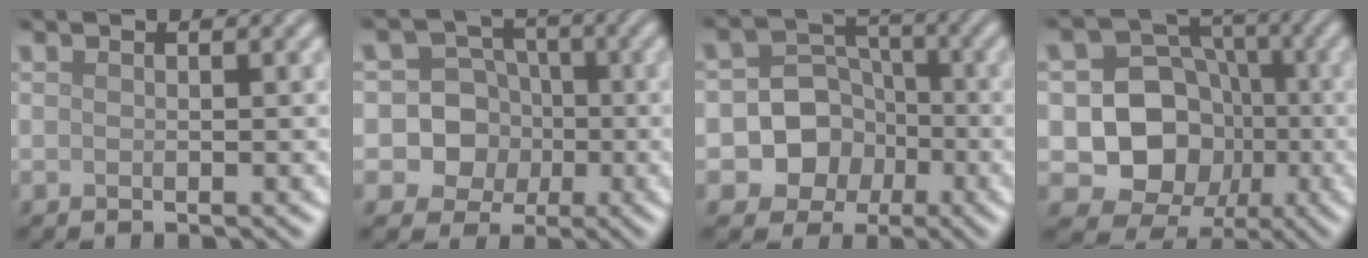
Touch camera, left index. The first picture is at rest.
{"total": 8.8, "force": [-1.3, 8.5, 2.1], "torque": [-0.035, 0.022, -0.047]}
{"total": 7.3, "force": [-2.4, 6.7, 1.9], "torque": [-0.003, 0.010, -0.062]}
{"total": 9.1, "force": [-1.5, 8.0, 4.0], "torque": [-0.039, 0.003, -0.055]}